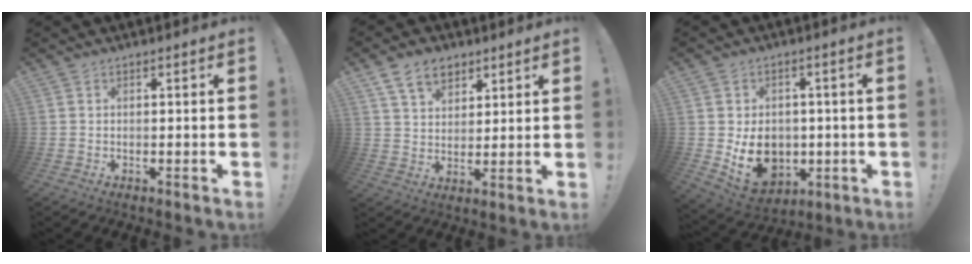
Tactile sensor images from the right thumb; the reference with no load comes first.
{"total": 10.3, "force": [6.2, 6.8, 4.6], "torque": [-0.072, -0.024, 0.120]}
{"total": 12.1, "force": [-1.5, 10.1, 6.5], "torque": [-0.116, -0.002, -0.016]}